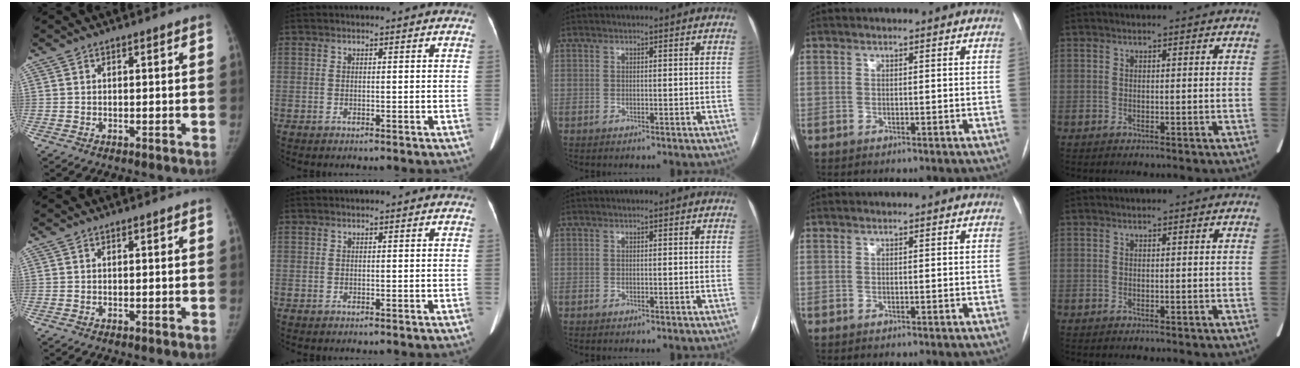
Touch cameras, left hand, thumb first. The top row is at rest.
{}